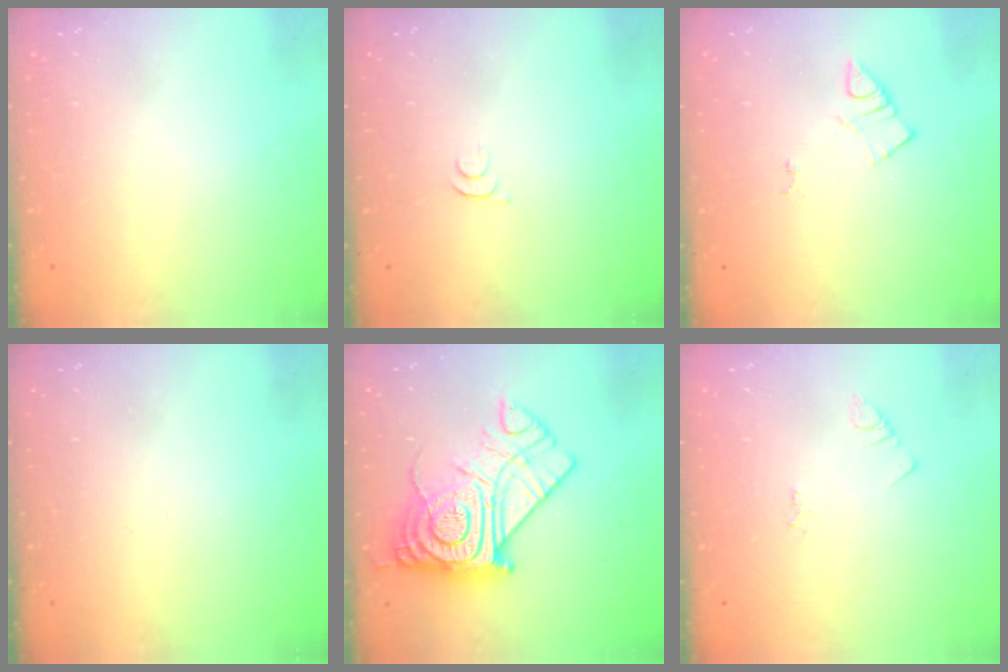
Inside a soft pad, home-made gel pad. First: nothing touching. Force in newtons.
{"total": 3.3, "press": 3.2, "slide": 0.4}
{"total": 4.5, "press": 4.4, "slide": 0.7}
{"total": 0.0}
{"total": 21.8, "press": 21.8, "slide": 2.0}
{"total": 2.2, "press": 2.1, "slide": 0.4}